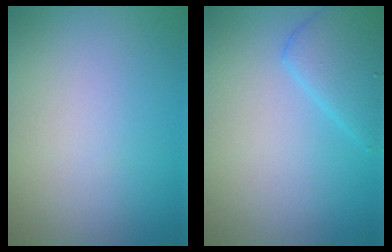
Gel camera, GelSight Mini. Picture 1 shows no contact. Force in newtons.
{"total": 3.7, "press": 3.7, "slide": 0.2}